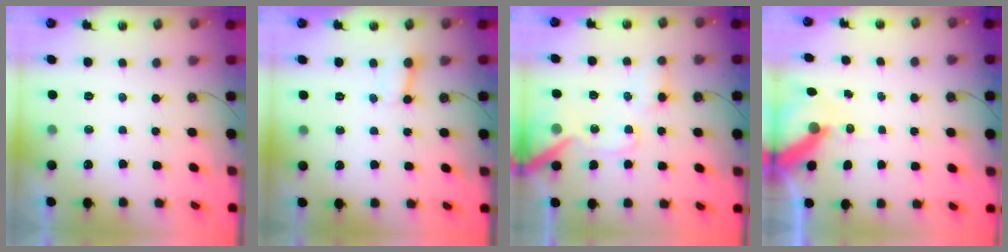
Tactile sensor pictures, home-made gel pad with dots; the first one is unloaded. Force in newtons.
{"total": 3.2, "press": 3.2, "slide": 0.3}
{"total": 13.6, "press": 13.5, "slide": 1.7}
{"total": 9.6, "press": 9.6, "slide": 1.1}